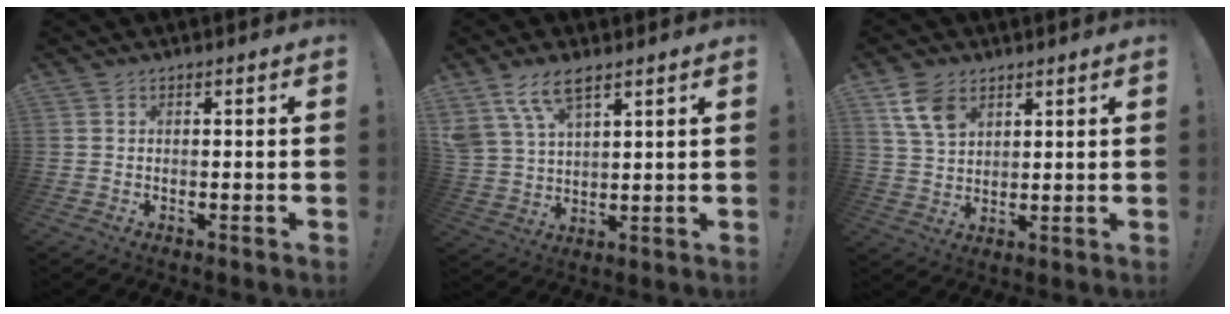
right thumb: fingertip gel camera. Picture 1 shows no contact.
{"total": 9.6, "force": [6.3, 4.5, 5.7], "torque": [-0.106, -0.023, 0.124]}
{"total": 8.7, "force": [4.7, 5.6, 4.7], "torque": [-0.081, -0.011, 0.094]}